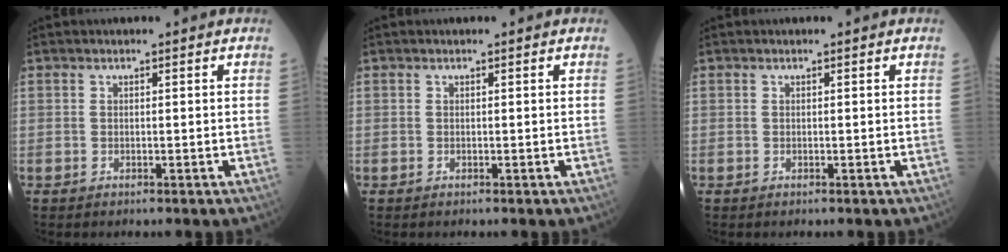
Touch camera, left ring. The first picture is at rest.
{"total": 0.0}
{"total": 0.0}